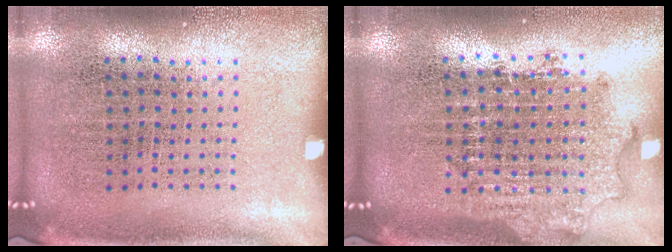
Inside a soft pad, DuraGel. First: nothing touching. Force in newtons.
{"total": 1.8, "press": 1.4, "slide": 1.1}